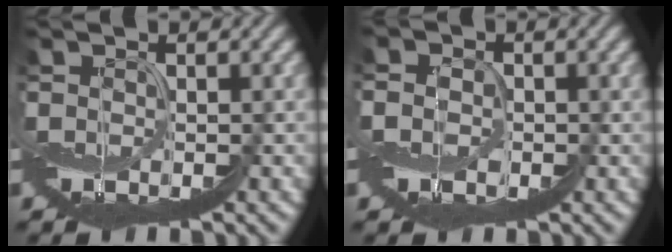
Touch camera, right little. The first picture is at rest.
{"total": 2.9, "force": [-0.7, 2.4, 1.5], "torque": [-0.001, 0.012, -0.039]}